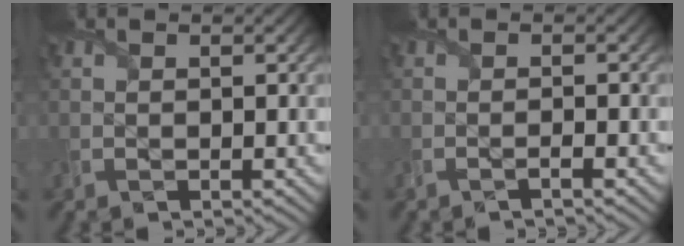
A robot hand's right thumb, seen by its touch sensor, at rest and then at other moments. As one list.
[{"total": 0.9, "force": [-0.7, -0.1, 0.7], "torque": [-0.013, 0.001, -0.016]}]